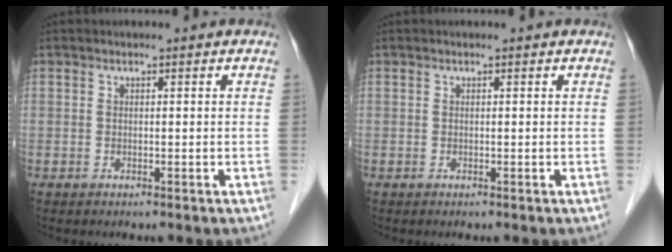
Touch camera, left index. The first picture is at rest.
{"total": 0.0}